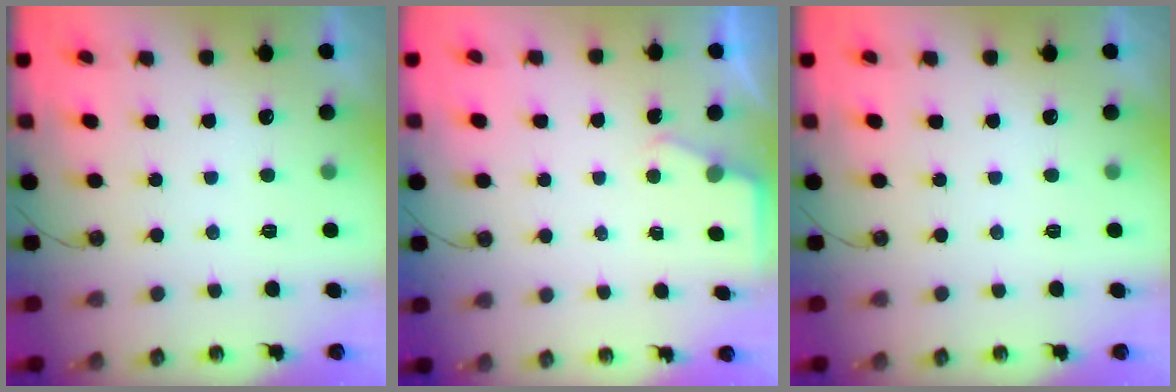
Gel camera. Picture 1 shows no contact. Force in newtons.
{"total": 2.3, "press": 2.3, "slide": 0.4}
{"total": 0.0}